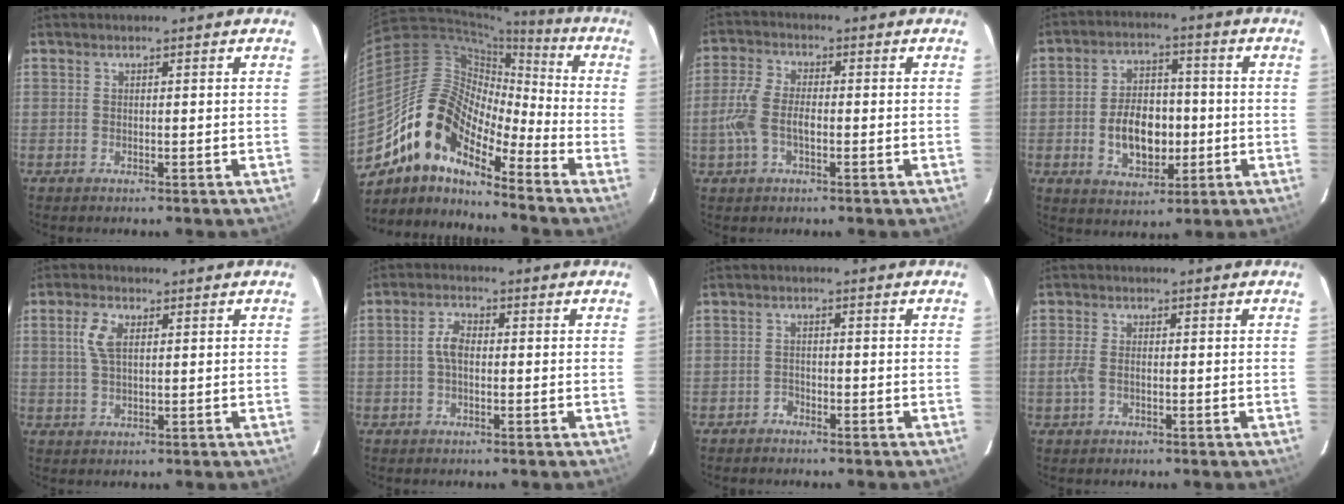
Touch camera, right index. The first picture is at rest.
{"total": 14.3, "force": [-10.7, 5.6, 7.6], "torque": [-0.127, 0.012, -0.216]}
{"total": 7.0, "force": [-1.6, 3.5, 5.8], "torque": [-0.130, 0.008, -0.030]}
{"total": 10.8, "force": [-1.9, 7.0, 8.0], "torque": [-0.153, 0.018, -0.020]}
{"total": 4.8, "force": [1.4, 2.4, 3.8], "torque": [-0.078, 0.008, 0.029]}
{"total": 3.5, "force": [-0.2, 2.0, 2.9], "torque": [-0.061, 0.010, -0.003]}
{"total": 1.5, "force": [-1.3, 0.6, -0.1], "torque": [0.002, 0.004, -0.025]}
{"total": 3.0, "force": [-0.7, 1.7, 2.4], "torque": [-0.055, 0.001, -0.013]}